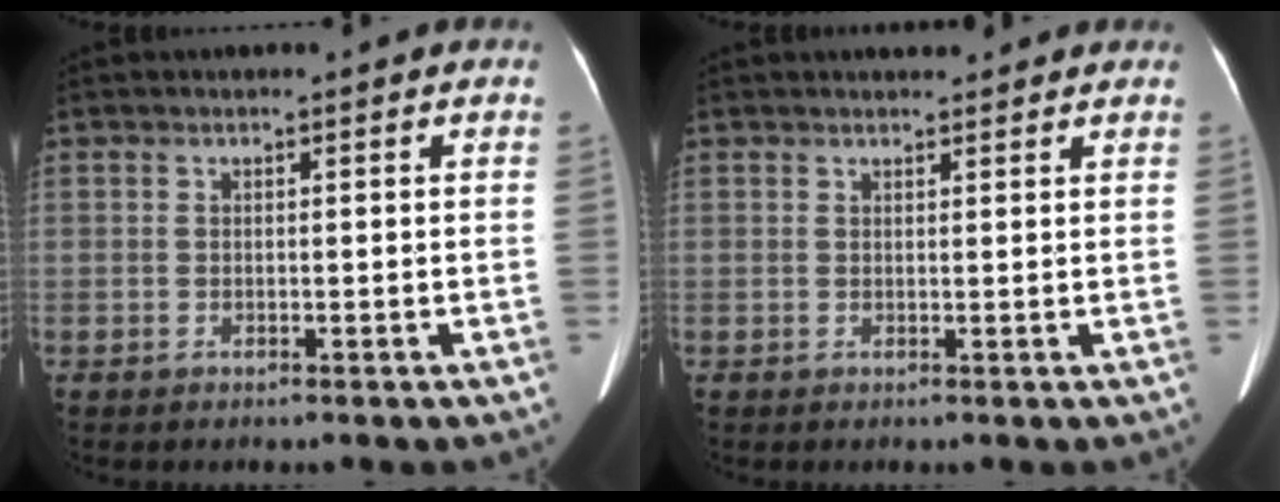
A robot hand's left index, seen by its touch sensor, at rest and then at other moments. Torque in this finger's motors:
{"motor_torque": [0.11, -0.04, 0.04, 0.01]}